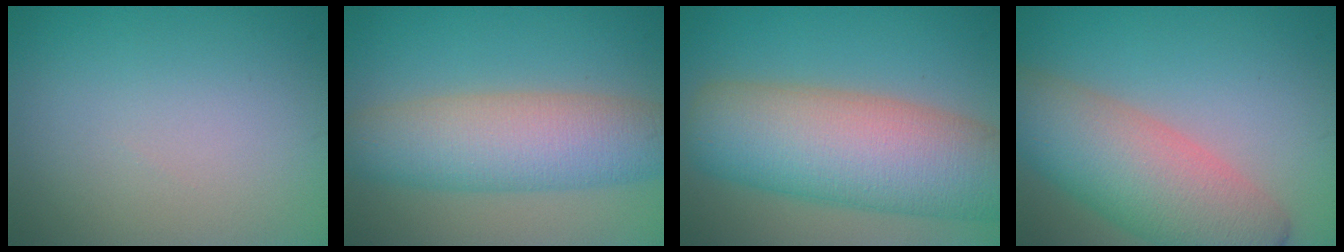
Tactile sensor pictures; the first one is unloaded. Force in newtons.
{"total": 7.8, "press": 7.8, "slide": 0.4}
{"total": 12.0, "press": 12.0, "slide": 0.6}
{"total": 8.9, "press": 8.8, "slide": 0.5}